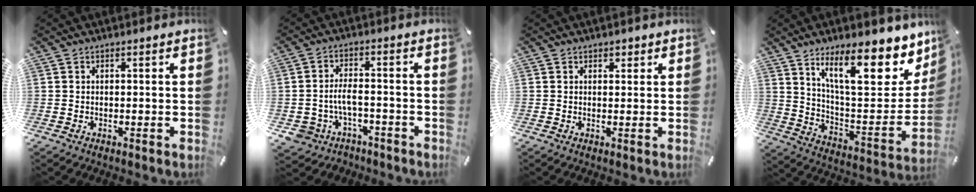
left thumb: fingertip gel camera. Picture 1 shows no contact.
{"total": 6.3, "force": [-2.1, 4.6, 3.7], "torque": [-0.094, 0.009, -0.043]}
{"total": 1.3, "force": [0.8, 1.0, 0.4], "torque": [0.000, 0.000, 0.012]}
{"total": 22.6, "force": [14.2, 8.4, 15.4], "torque": [-0.228, -0.094, 0.234]}